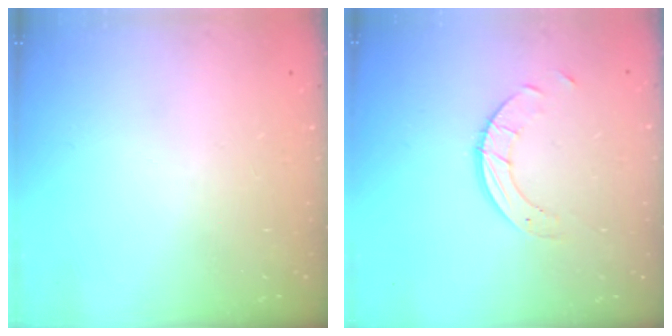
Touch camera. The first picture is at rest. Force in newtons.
{"total": 4.9, "press": 4.9, "slide": 0.4}